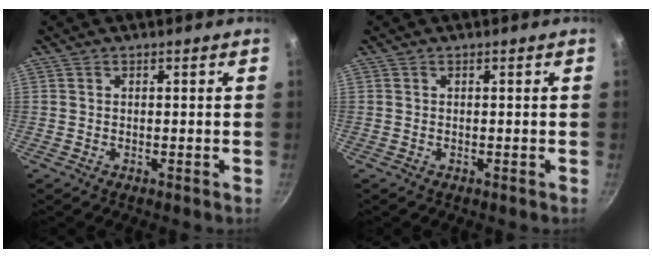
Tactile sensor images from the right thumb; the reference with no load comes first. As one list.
[{"total": 0.0}]